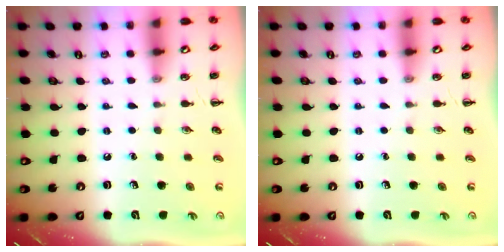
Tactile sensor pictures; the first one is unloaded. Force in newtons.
{"total": 0.0}